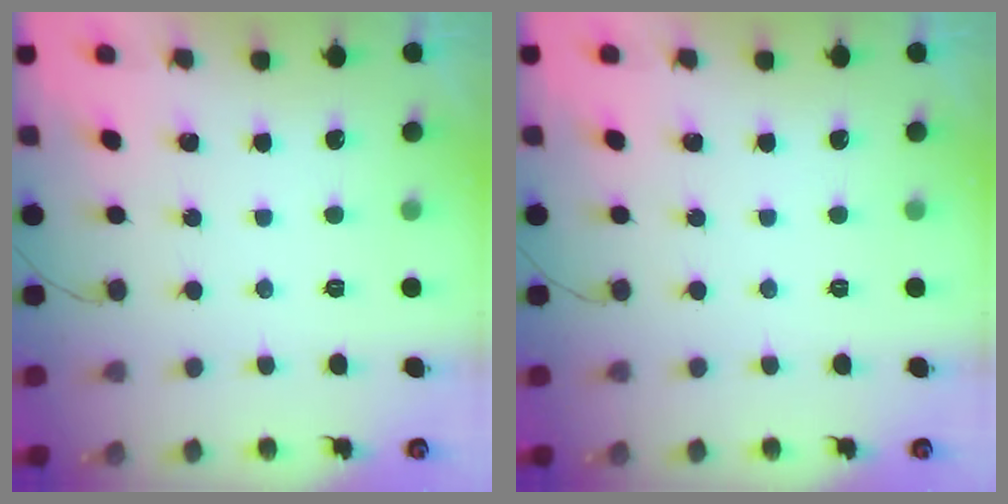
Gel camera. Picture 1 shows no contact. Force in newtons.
{"total": 0.0}